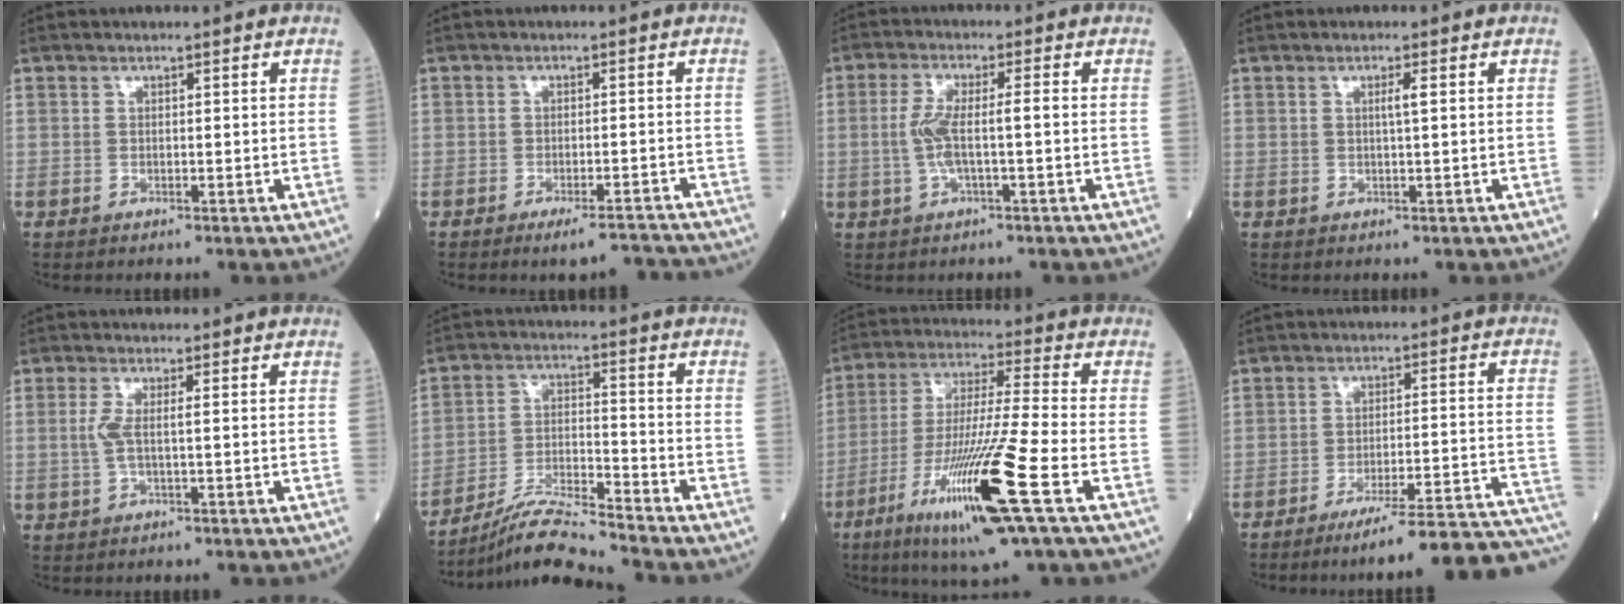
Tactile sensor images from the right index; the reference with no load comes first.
{"total": 5.3, "force": [-4.9, 0.4, 2.0], "torque": [-0.014, -0.001, -0.073]}
{"total": 5.7, "force": [-0.5, 0.9, 5.6], "torque": [-0.125, 0.011, -0.012]}
{"total": 1.3, "force": [0.3, -0.2, 1.3], "torque": [-0.023, 0.000, 0.003]}
{"total": 2.8, "force": [0.1, 0.4, 2.8], "torque": [-0.069, 0.001, 0.001]}
{"total": 9.3, "force": [-8.6, -1.5, 3.0], "torque": [-0.059, -0.007, -0.159]}
{"total": 17.8, "force": [-7.6, -0.4, 16.1], "torque": [-0.330, -0.034, -0.141]}
{"total": 20.5, "force": [-18.5, -1.0, 8.9], "torque": [-0.046, 0.006, -0.246]}